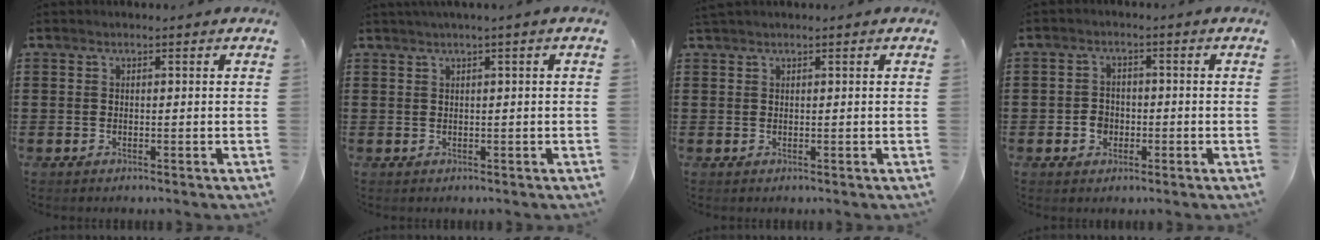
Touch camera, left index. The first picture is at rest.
{"total": 0.9, "force": [0.3, -0.2, 0.8], "torque": [-0.013, -0.003, 0.005]}
{"total": 0.6, "force": [0.6, 0.1, 0.3], "torque": [-0.007, 0.001, 0.011]}
{"total": 2.6, "force": [-0.9, 2.3, 0.9], "torque": [-0.023, 0.003, -0.021]}